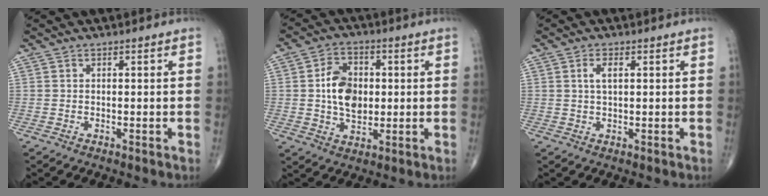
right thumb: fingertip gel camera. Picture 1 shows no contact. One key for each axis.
{"total": 9.4, "fx": 0.5, "fy": 6.4, "fz": 6.8, "tx": -0.097, "ty": 0.004, "tz": 0.007}
{"total": 2.6, "fx": 0.7, "fy": 1.1, "fz": 2.3, "tx": -0.046, "ty": 0.003, "tz": 0.014}